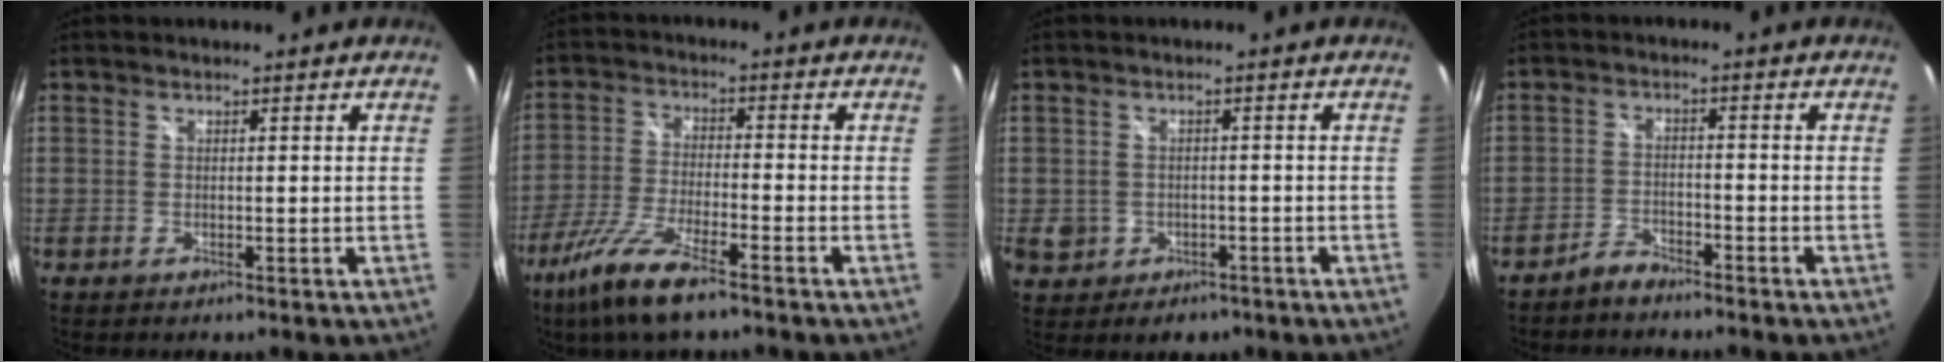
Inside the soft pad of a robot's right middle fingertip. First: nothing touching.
{"total": 11.0, "force": [-7.5, 1.6, 7.9], "torque": [-0.178, -0.021, -0.146]}
{"total": 5.8, "force": [-1.7, 5.2, 2.1], "torque": [-0.058, 0.000, -0.013]}
{"total": 3.1, "force": [-2.9, 0.7, 0.8], "torque": [-0.028, 0.005, -0.054]}